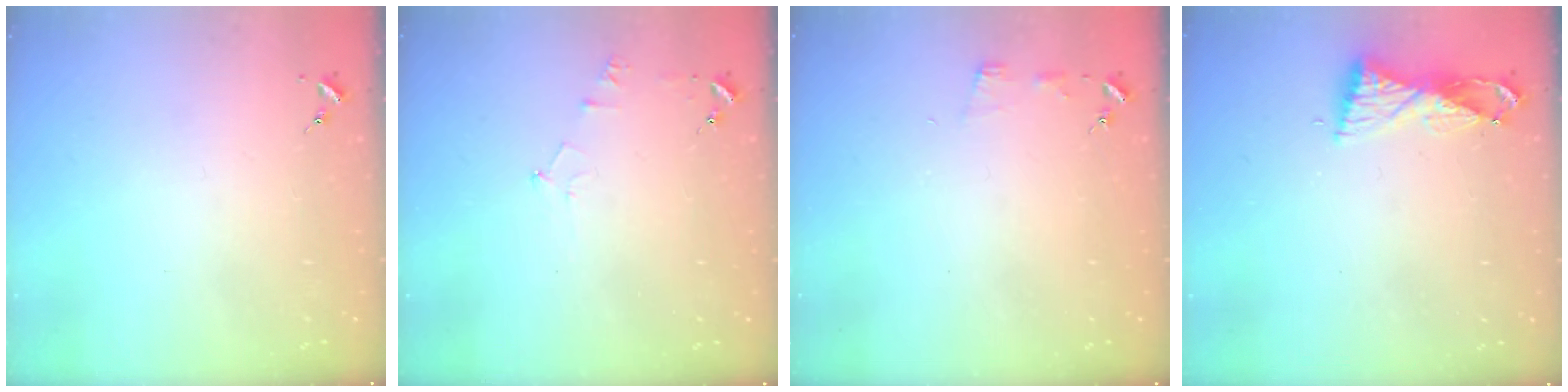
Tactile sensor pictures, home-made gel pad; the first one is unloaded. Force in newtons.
{"total": 6.6, "press": 6.6, "slide": 0.9}
{"total": 4.2, "press": 4.2, "slide": 0.5}
{"total": 7.4, "press": 7.3, "slide": 0.9}